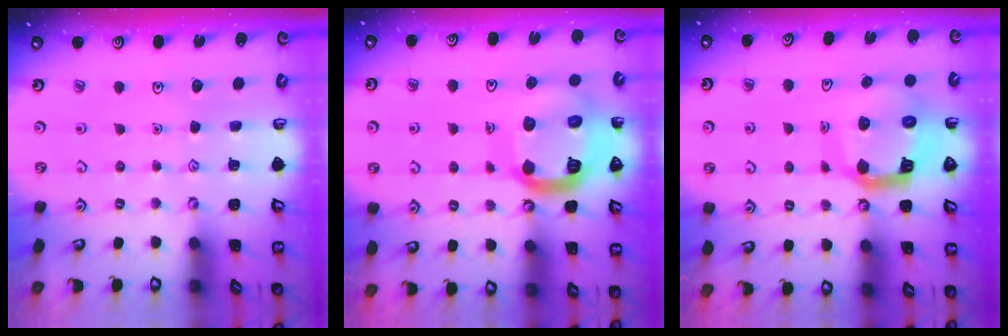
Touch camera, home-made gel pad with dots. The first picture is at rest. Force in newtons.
{"total": 19.8, "press": 19.7, "slide": 2.1}
{"total": 12.5, "press": 12.4, "slide": 1.5}